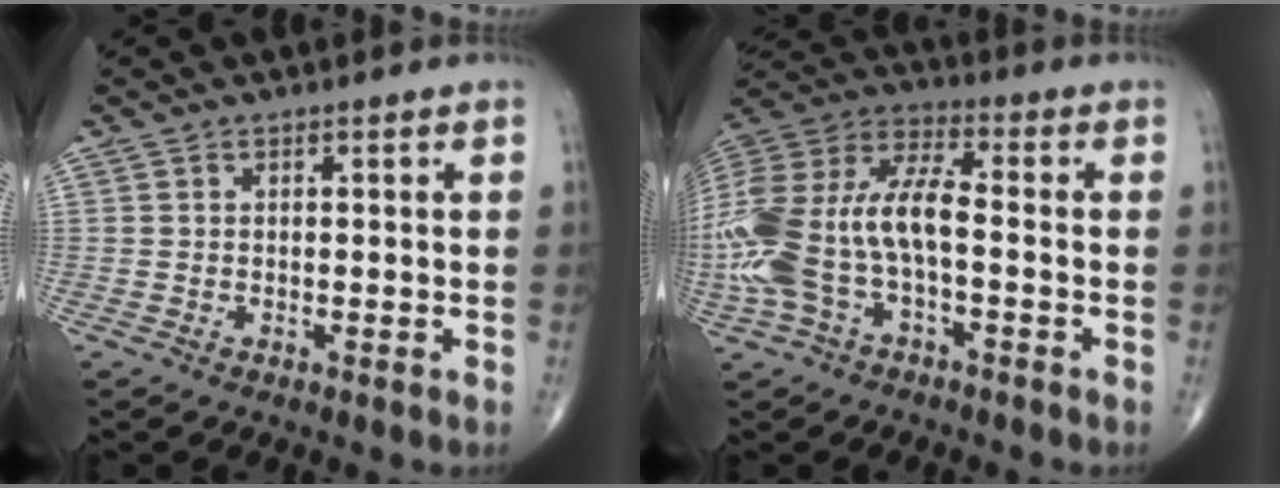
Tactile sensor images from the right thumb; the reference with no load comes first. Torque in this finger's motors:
{"motor_torque": [0.74, 0.54, 2.03, -0.19, 0.73]}